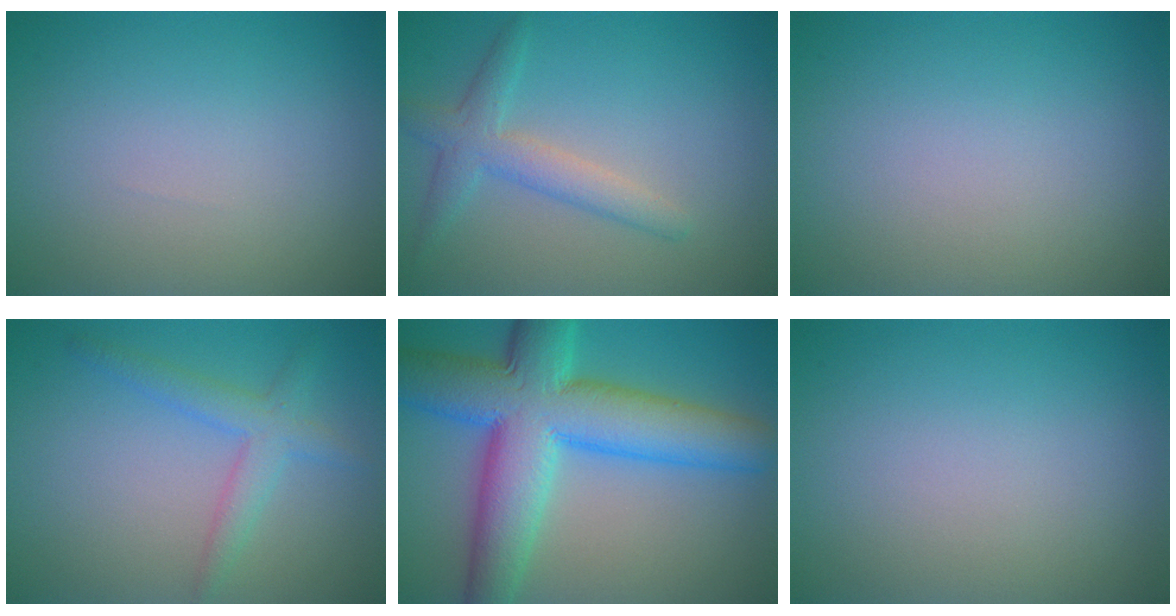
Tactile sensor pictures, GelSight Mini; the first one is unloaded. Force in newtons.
{"total": 3.1, "press": 3.0, "slide": 0.1}
{"total": 0.0}
{"total": 2.8, "press": 2.8, "slide": 0.1}
{"total": 12.2, "press": 12.2, "slide": 0.2}
{"total": 0.0}